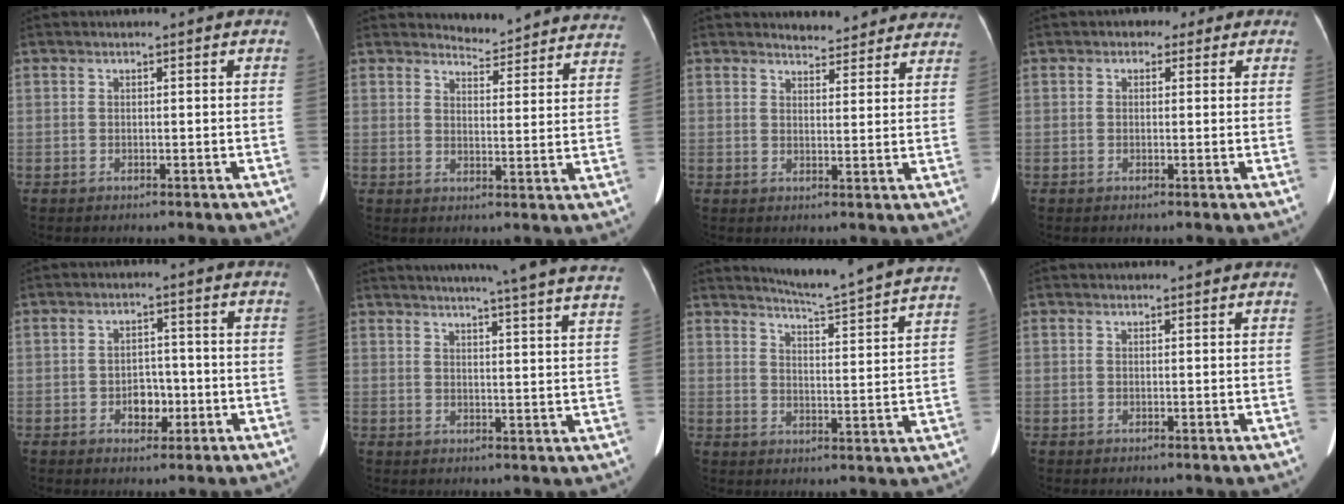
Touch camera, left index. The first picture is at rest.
{"total": 15.6, "force": [15.4, 1.9, 1.7], "torque": [0.004, -0.069, 0.154]}
{"total": 10.0, "force": [9.5, 2.7, 1.4], "torque": [0.010, -0.004, 0.096]}
{"total": 2.9, "force": [1.5, 2.2, 1.2], "torque": [-0.013, 0.019, 0.016]}
{"total": 3.9, "force": [-1.3, 2.6, 2.5], "torque": [-0.035, 0.010, -0.017]}
{"total": 25.3, "force": [22.8, -0.7, 10.9], "torque": [-0.162, -0.047, 0.267]}
{"total": 19.2, "force": [18.0, -1.2, 6.5], "torque": [-0.108, -0.074, 0.218]}
{"total": 2.3, "force": [2.2, 0.2, 0.5], "torque": [-0.009, 0.017, 0.028]}